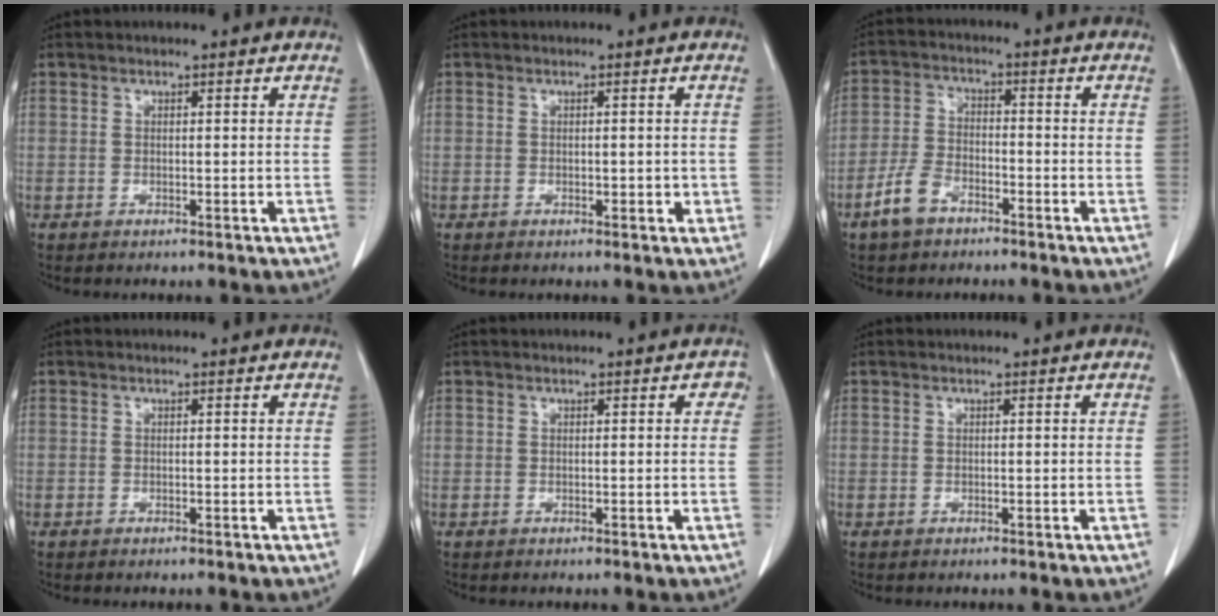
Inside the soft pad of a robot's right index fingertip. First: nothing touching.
{"total": 1.5, "force": [-0.3, 0.9, 1.2], "torque": [-0.013, 0.002, 0.001]}
{"total": 6.0, "force": [-4.0, 3.1, 3.3], "torque": [-0.080, 0.005, -0.078]}
{"total": 0.0}
{"total": 1.1, "force": [0.2, 0.8, 0.7], "torque": [0.001, 0.009, 0.001]}
{"total": 0.0}